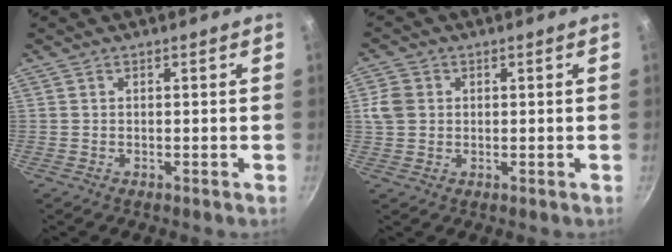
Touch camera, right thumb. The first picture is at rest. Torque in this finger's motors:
{"motor_torque": [0.41, 0.52, 0.66, -0.54, 0.17]}